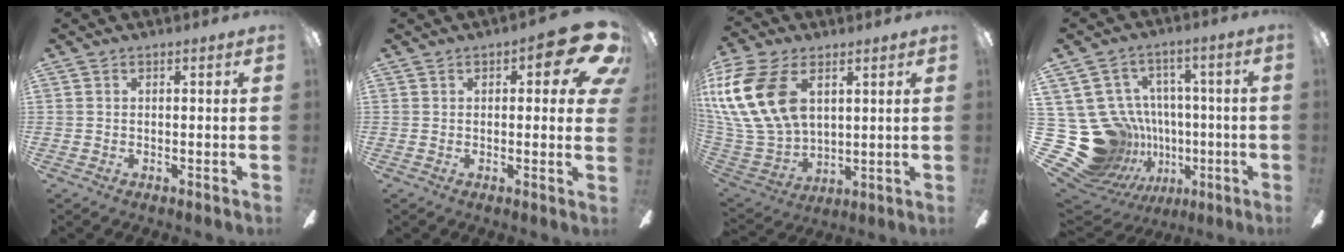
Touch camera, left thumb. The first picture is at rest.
{"total": 10.3, "force": [4.2, 4.2, 8.4], "torque": [-0.099, -0.016, 0.068]}
{"total": 22.0, "force": [7.3, 14.2, 15.2], "torque": [-0.342, -0.020, 0.131]}
{"total": 22.0, "force": [-3.8, 19.7, 8.9], "torque": [-0.198, 0.005, 0.004]}